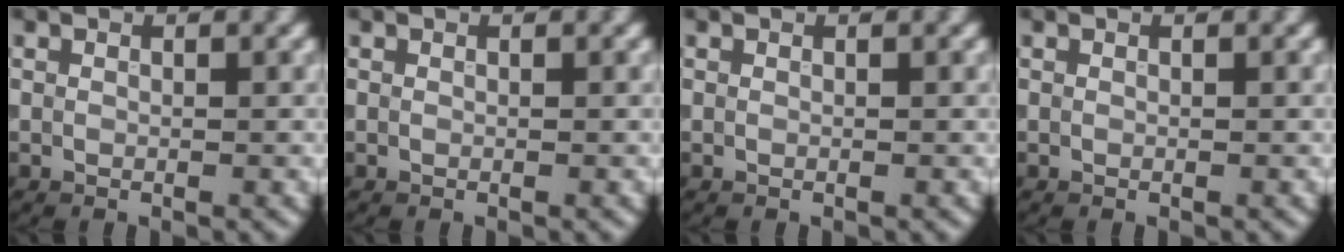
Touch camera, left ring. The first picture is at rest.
{"total": 0.0}
{"total": 0.0}
{"total": 0.0}